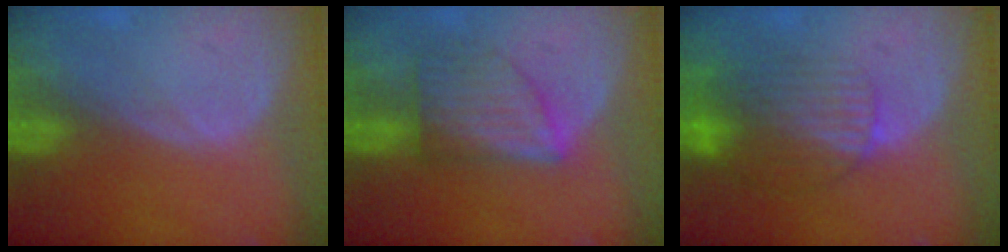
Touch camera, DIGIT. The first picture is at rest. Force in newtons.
{"total": 6.1, "press": 6.1, "slide": 0.2}
{"total": 8.2, "press": 7.4, "slide": 3.5}